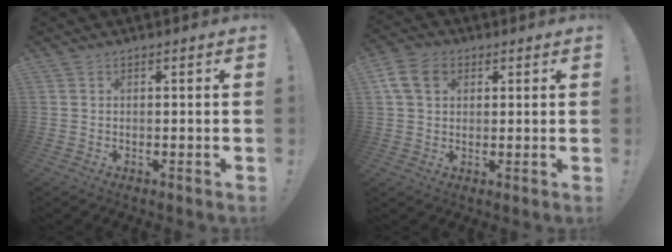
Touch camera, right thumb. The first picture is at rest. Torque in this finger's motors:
{"motor_torque": [0.03, 0.03, 0.04, 0.03, 0.00]}